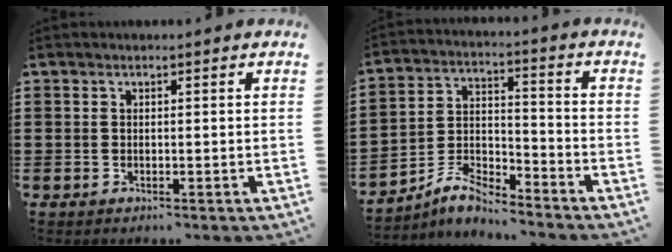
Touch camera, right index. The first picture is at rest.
{"total": 6.9, "force": [-6.1, 1.8, 2.5], "torque": [-0.060, 0.010, -0.122]}